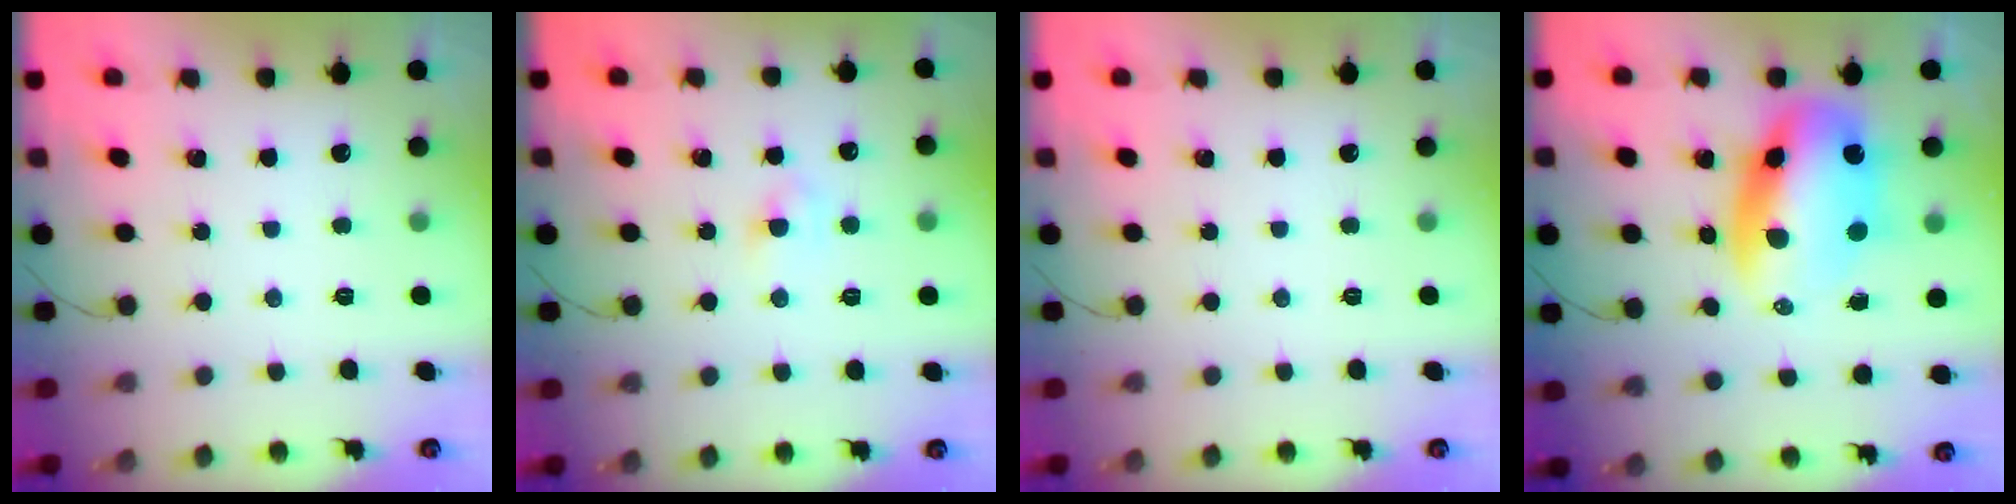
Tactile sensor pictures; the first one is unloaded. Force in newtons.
{"total": 2.6, "press": 2.5, "slide": 0.8}
{"total": 0.0}
{"total": 14.3, "press": 13.9, "slide": 3.6}